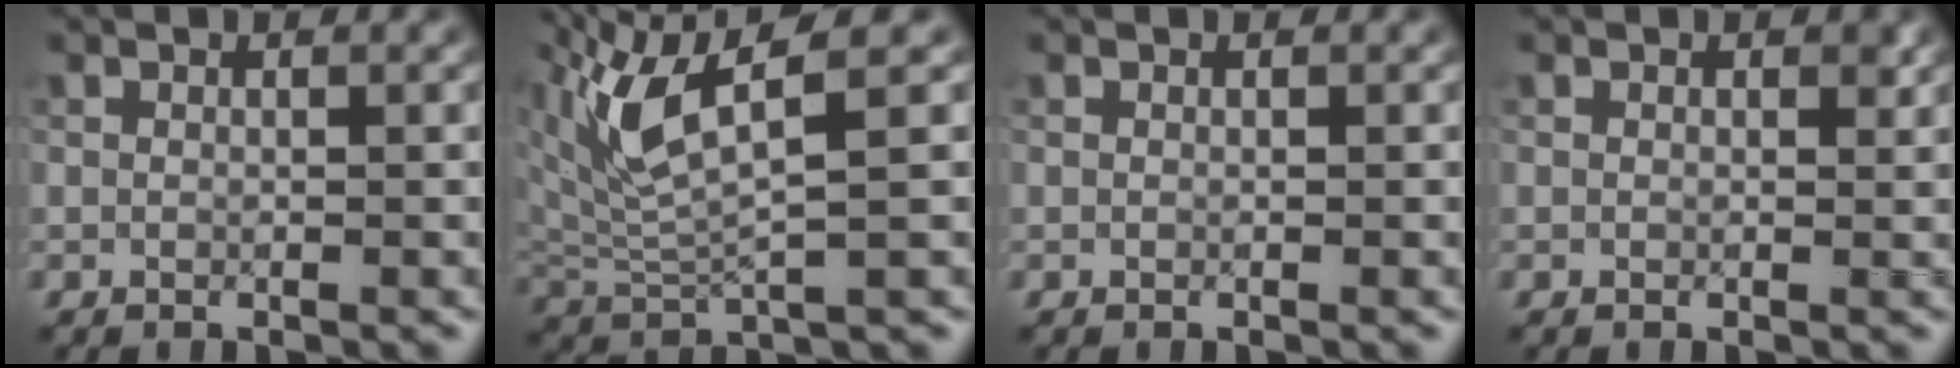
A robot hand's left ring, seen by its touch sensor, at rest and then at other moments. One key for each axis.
{"total": 6.7, "fx": 3.7, "fy": 1.5, "fz": 5.4, "tx": -0.131, "ty": 0.002, "tz": 0.077}
{"total": 0.0}
{"total": 0.8, "fx": 0.4, "fy": 0.5, "fz": 0.5, "tx": -0.002, "ty": -0.003, "tz": 0.006}